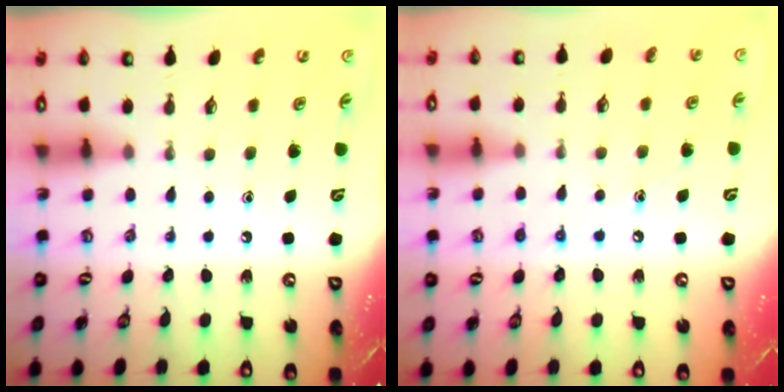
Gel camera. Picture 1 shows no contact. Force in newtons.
{"total": 6.3, "press": 6.3, "slide": 0.3}